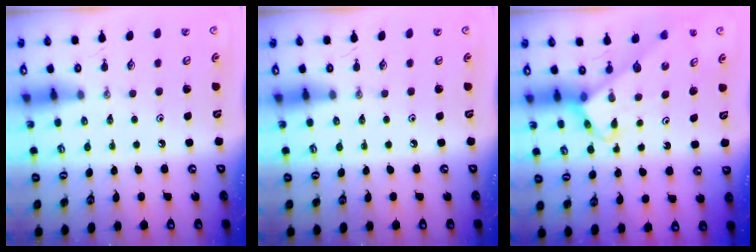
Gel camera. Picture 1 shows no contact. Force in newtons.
{"total": 0.0}
{"total": 3.6, "press": 3.6, "slide": 0.1}